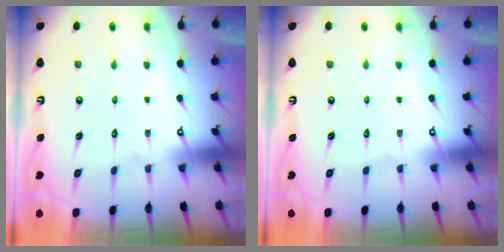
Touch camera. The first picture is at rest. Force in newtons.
{"total": 0.0}